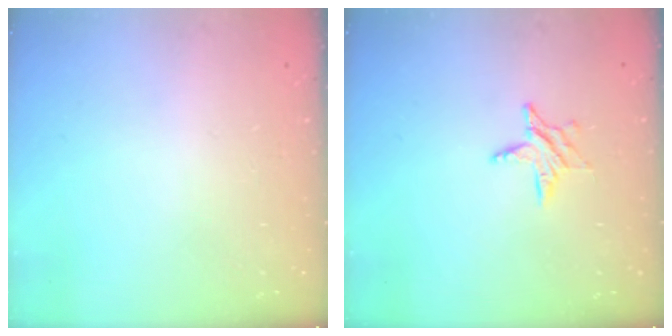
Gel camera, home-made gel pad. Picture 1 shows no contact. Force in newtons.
{"total": 6.3, "press": 6.2, "slide": 0.6}